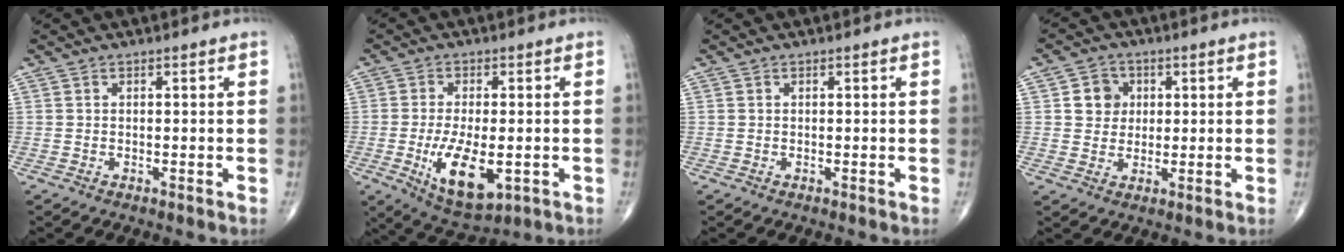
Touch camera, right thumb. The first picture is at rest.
{"total": 11.5, "force": [-2.9, 5.2, 9.8], "torque": [-0.166, -0.014, -0.037]}
{"total": 0.0}
{"total": 5.4, "force": [1.2, 4.9, 1.9], "torque": [-0.002, 0.001, 0.017]}